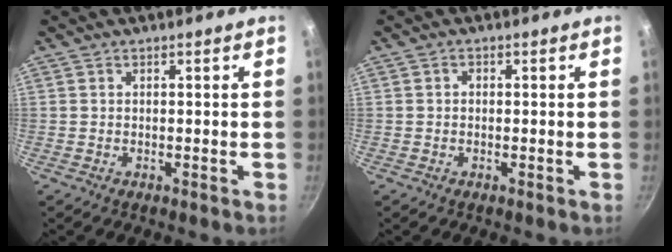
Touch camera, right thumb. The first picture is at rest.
{"total": 1.0, "force": [0.0, 0.8, 0.5], "torque": [-0.009, 0.006, -0.001]}